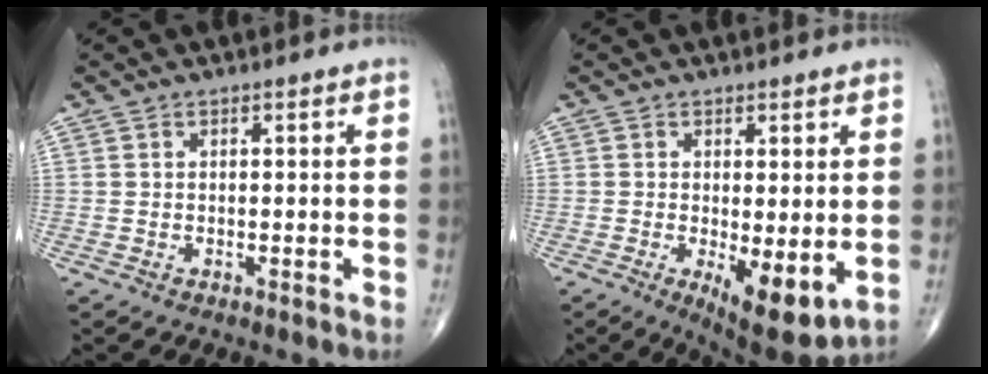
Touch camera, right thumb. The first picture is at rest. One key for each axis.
{"total": 8.9, "fx": -1.6, "fy": 3.2, "fz": 8.1, "tx": -0.118, "ty": -0.026, "tz": -0.017}